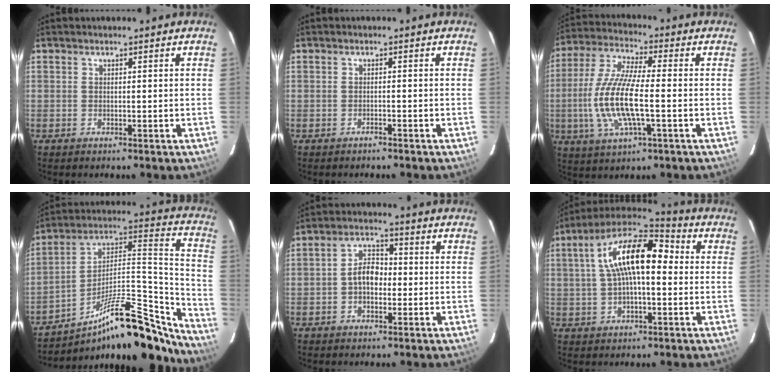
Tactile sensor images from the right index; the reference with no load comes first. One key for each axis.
{"total": 1.0, "fx": -1.0, "fy": 0.1, "fz": 0.2, "tx": -0.007, "ty": 0.003, "tz": -0.016}
{"total": 14.3, "fx": -2.4, "fy": 3.9, "fz": 13.6, "tx": -0.284, "ty": -0.003, "tz": -0.049}
{"total": 25.0, "fx": -20.2, "fy": 6.6, "fz": 13.3, "tx": -0.163, "ty": 0.040, "tz": -0.304}
{"total": 5.1, "fx": -1.0, "fy": 3.5, "fz": 3.7, "tx": -0.066, "ty": 0.019, "tz": -0.017}
{"total": 15.5, "fx": 2.0, "fy": 6.7, "fz": 13.8, "tx": -0.250, "ty": 0.031, "tz": 0.022}